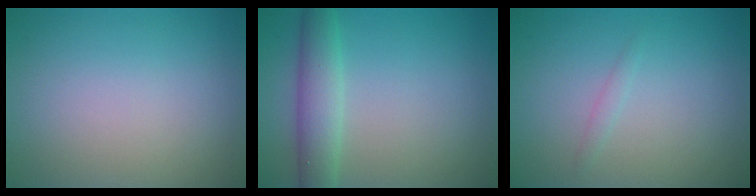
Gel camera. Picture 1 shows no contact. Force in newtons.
{"total": 3.8, "press": 3.8, "slide": 0.1}
{"total": 0.7, "press": 0.7, "slide": 0.0}